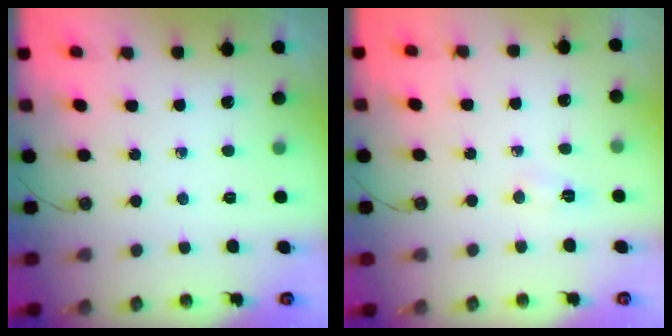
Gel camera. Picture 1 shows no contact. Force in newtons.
{"total": 2.9, "press": 2.9, "slide": 0.4}